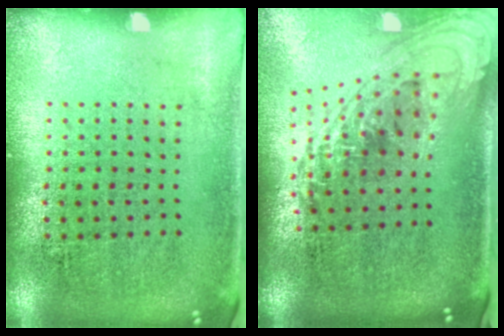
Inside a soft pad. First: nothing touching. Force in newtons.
{"total": 2.2, "press": 1.6, "slide": 1.5}